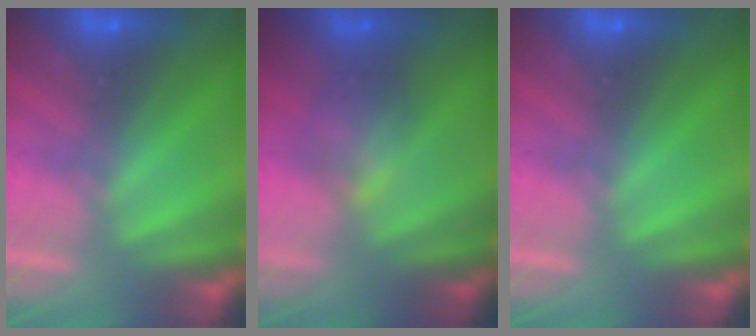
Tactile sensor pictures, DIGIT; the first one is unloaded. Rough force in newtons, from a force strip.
{"total": 2.0}
{"total": 0.0}